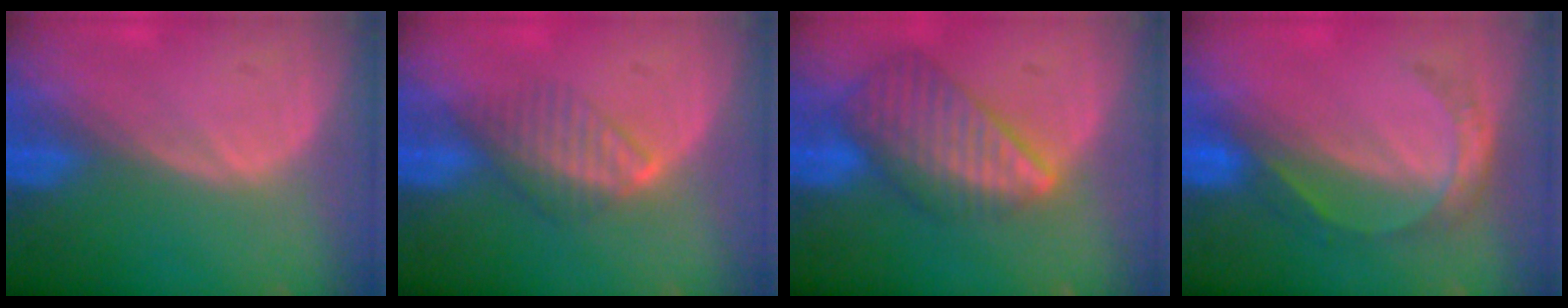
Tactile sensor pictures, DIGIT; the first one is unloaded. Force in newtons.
{"total": 4.1, "press": 4.1, "slide": 0.8}
{"total": 8.5, "press": 7.5, "slide": 4.2}
{"total": 5.6, "press": 4.8, "slide": 2.8}